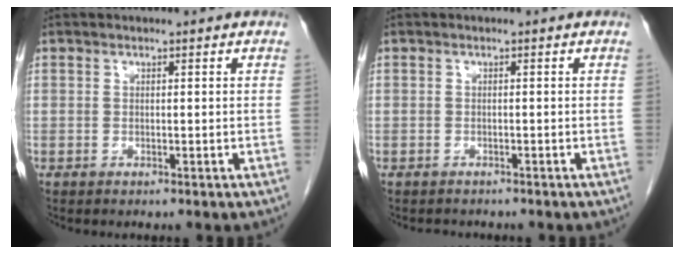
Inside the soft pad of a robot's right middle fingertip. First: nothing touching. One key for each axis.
{"total": 1.6, "fx": -1.5, "fy": 0.6, "fz": 0.0, "tx": -0.010, "ty": -0.005, "tz": -0.023}